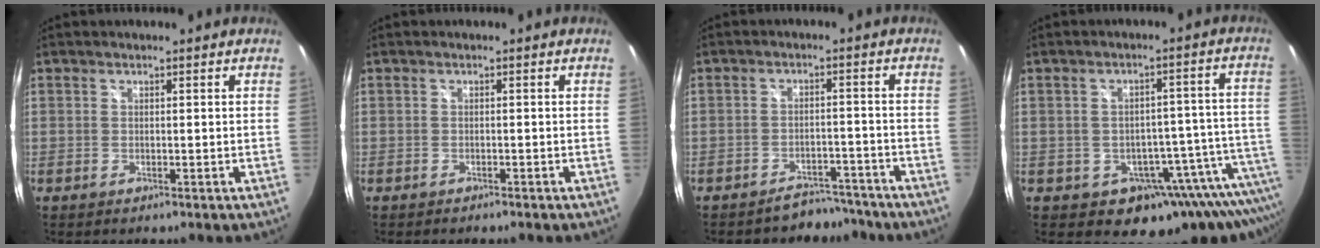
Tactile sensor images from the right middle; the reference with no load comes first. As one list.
[{"total": 1.0, "force": [-1.0, 0.2, 0.3], "torque": [-0.009, -0.003, -0.014]}, {"total": 6.0, "force": [-5.6, 2.2, 0.2], "torque": [-0.007, 0.016, -0.071]}, {"total": 15.4, "force": [-8.6, 9.9, 8.1], "torque": [-0.096, 0.005, -0.098]}]